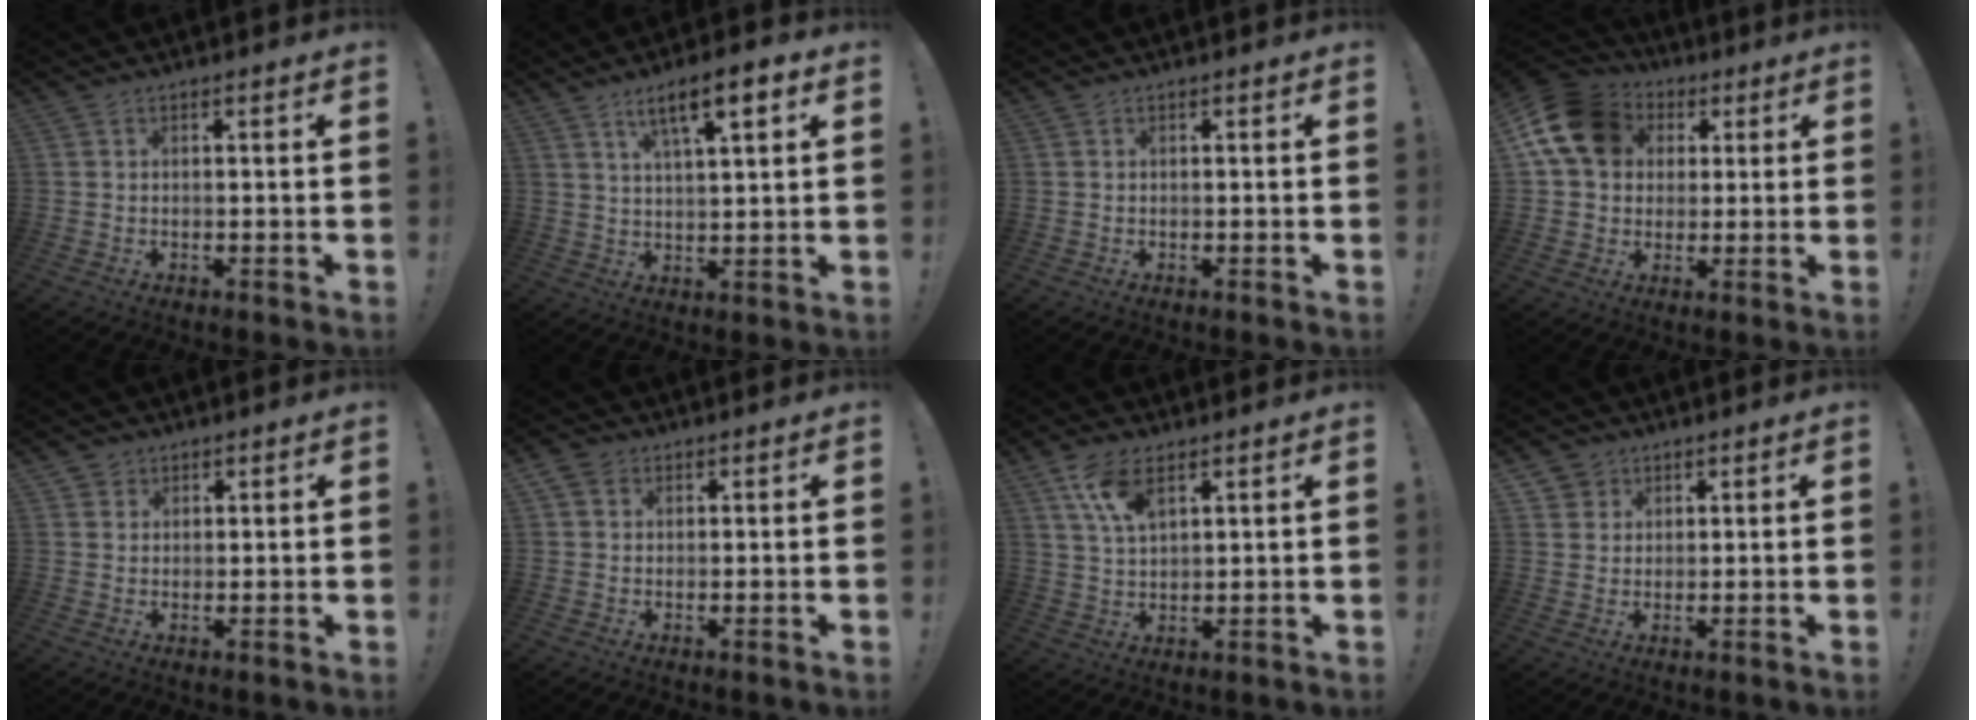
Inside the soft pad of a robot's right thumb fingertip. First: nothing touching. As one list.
[{"total": 9.1, "force": [4.7, 2.2, 7.5], "torque": [-0.123, -0.013, 0.077]}, {"total": 0.0}, {"total": 15.9, "force": [4.8, 12.5, 8.6], "torque": [-0.141, -0.004, 0.097]}, {"total": 2.7, "force": [1.5, 2.2, -0.1], "torque": [0.001, -0.007, 0.027]}, {"total": 3.6, "force": [1.7, 2.9, 1.2], "torque": [-0.012, -0.003, 0.031]}, {"total": 8.5, "force": [5.0, 3.9, 5.7], "torque": [-0.104, -0.020, 0.090]}, {"total": 3.9, "force": [2.1, 3.2, 0.2], "torque": [-0.002, -0.011, 0.040]}]